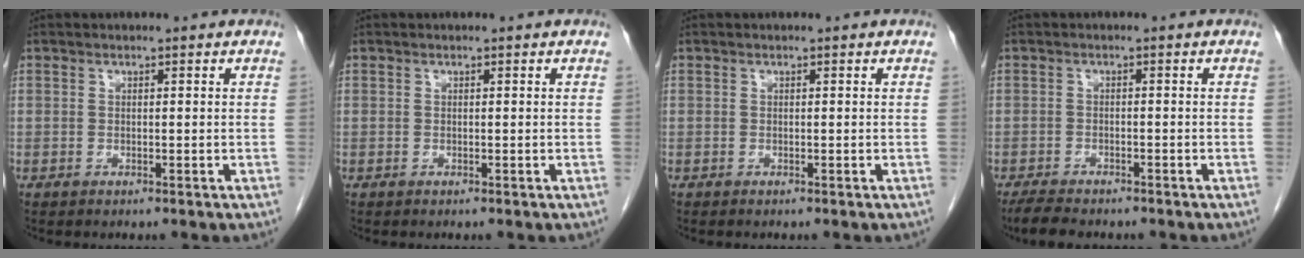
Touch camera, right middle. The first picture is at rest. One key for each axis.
{"total": 0.0}
{"total": 0.0}
{"total": 5.0, "fx": -4.3, "fy": 1.2, "fz": 2.3, "tx": -0.047, "ty": -0.014, "tz": -0.068}